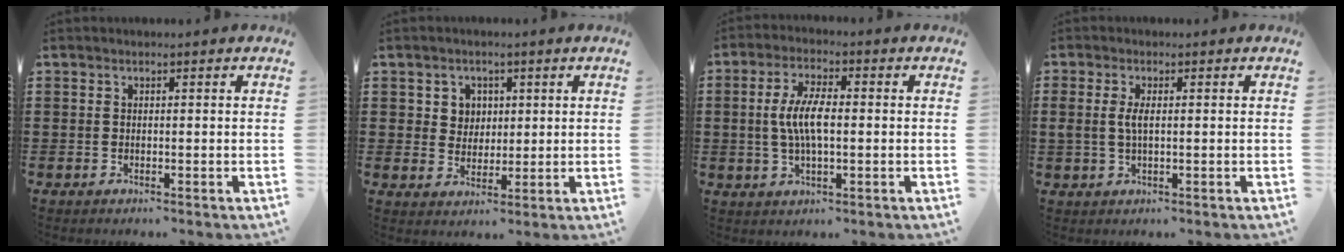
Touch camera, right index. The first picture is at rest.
{"total": 3.4, "force": [1.2, 3.1, 0.7], "torque": [-0.028, 0.012, 0.020]}
{"total": 6.8, "force": [0.0, 2.4, 6.3], "torque": [-0.137, 0.000, -0.009]}
{"total": 2.8, "force": [0.2, 1.0, 2.6], "torque": [-0.059, 0.000, 0.000]}